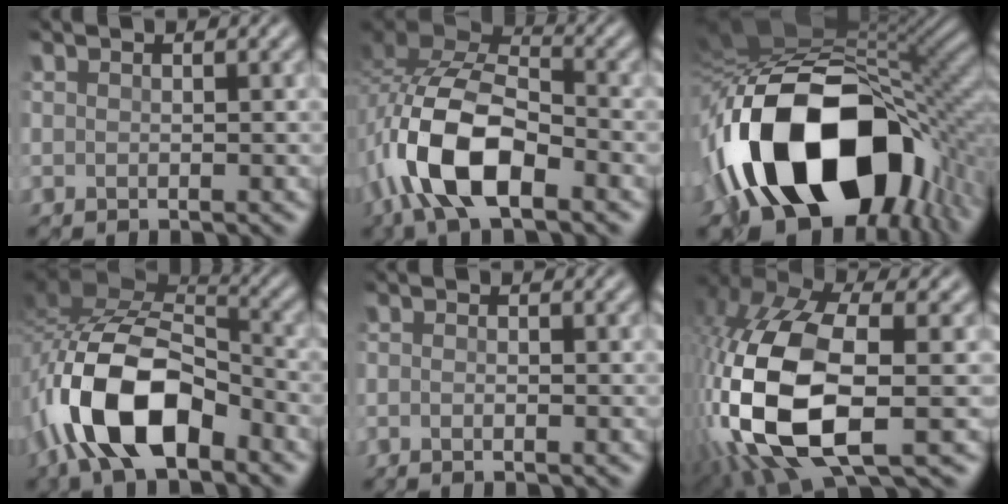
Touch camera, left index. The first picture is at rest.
{"total": 10.9, "force": [-5.1, 4.6, 8.4], "torque": [-0.179, 0.007, -0.101]}
{"total": 17.1, "force": [-6.3, 9.3, 12.8], "torque": [-0.232, -0.003, -0.097]}
{"total": 12.3, "force": [-6.0, 5.5, 9.3], "torque": [-0.184, 0.008, -0.115]}
{"total": 0.6, "force": [-0.4, -0.3, 0.3], "torque": [-0.012, 0.003, -0.007]}
{"total": 14.0, "force": [-2.7, 6.0, 12.3], "torque": [-0.302, 0.004, -0.055]}